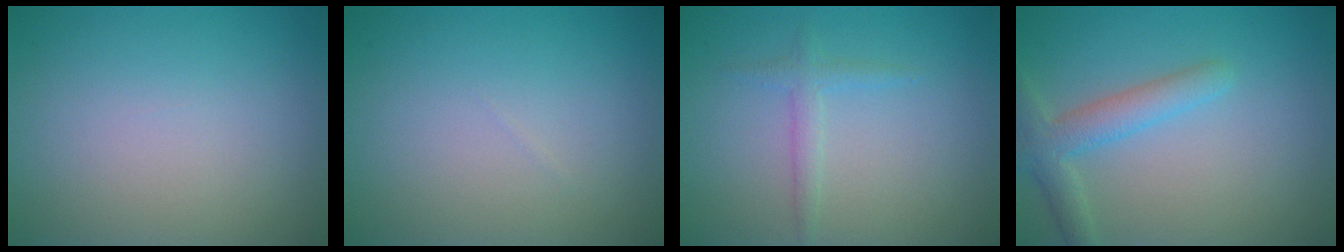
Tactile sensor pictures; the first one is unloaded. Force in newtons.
{"total": 0.0}
{"total": 1.5, "press": 1.5, "slide": 0.0}
{"total": 3.2, "press": 3.2, "slide": 0.2}